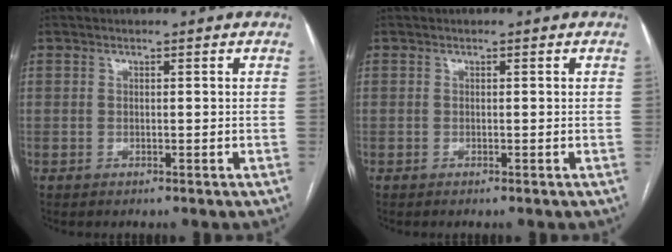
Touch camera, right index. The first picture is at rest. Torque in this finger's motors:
{"motor_torque": [-0.09, 0.00, -0.03, -0.01]}